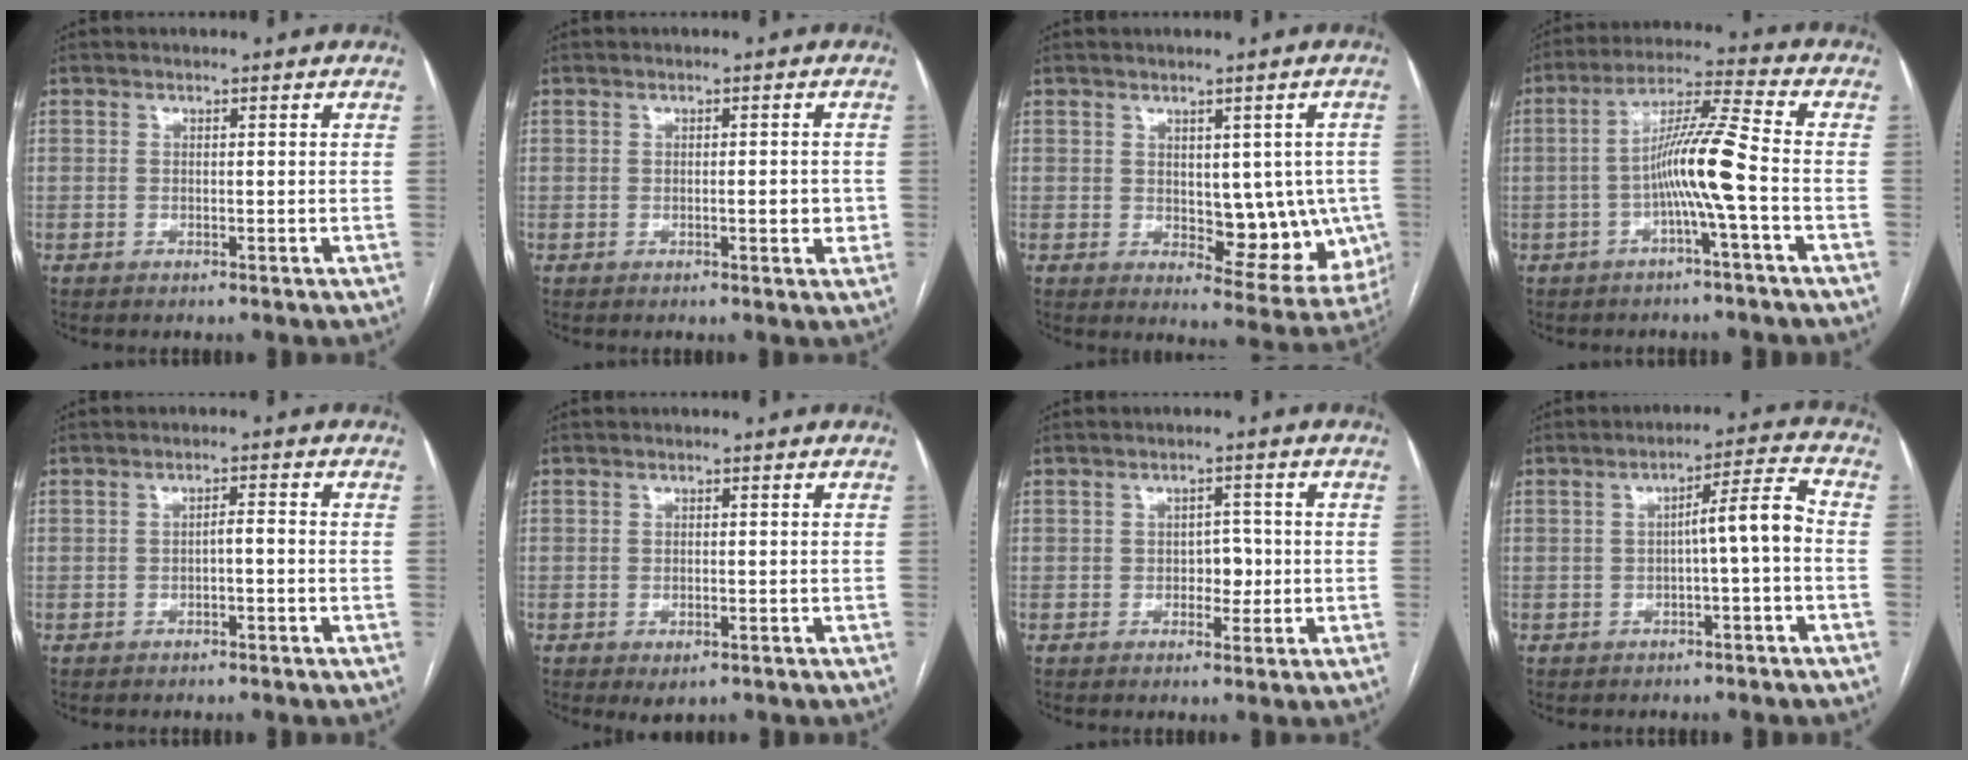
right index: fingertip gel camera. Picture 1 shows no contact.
{"total": 2.2, "force": [-0.2, 0.7, 2.1], "torque": [-0.031, 0.001, -0.001]}
{"total": 10.3, "force": [-0.2, 5.2, 8.8], "torque": [-0.087, 0.000, 0.012]}
{"total": 9.3, "force": [-2.4, -1.1, 8.9], "torque": [-0.166, 0.018, -0.047]}
{"total": 1.8, "force": [-0.6, 0.3, 1.6], "torque": [-0.022, 0.004, -0.011]}
{"total": 1.9, "force": [-1.0, 0.7, 1.5], "torque": [-0.023, -0.003, -0.009]}
{"total": 3.0, "force": [-0.5, 1.9, 2.2], "torque": [-0.022, 0.005, -0.005]}
{"total": 5.8, "force": [-1.0, 0.0, 5.8], "torque": [-0.083, 0.019, -0.014]}